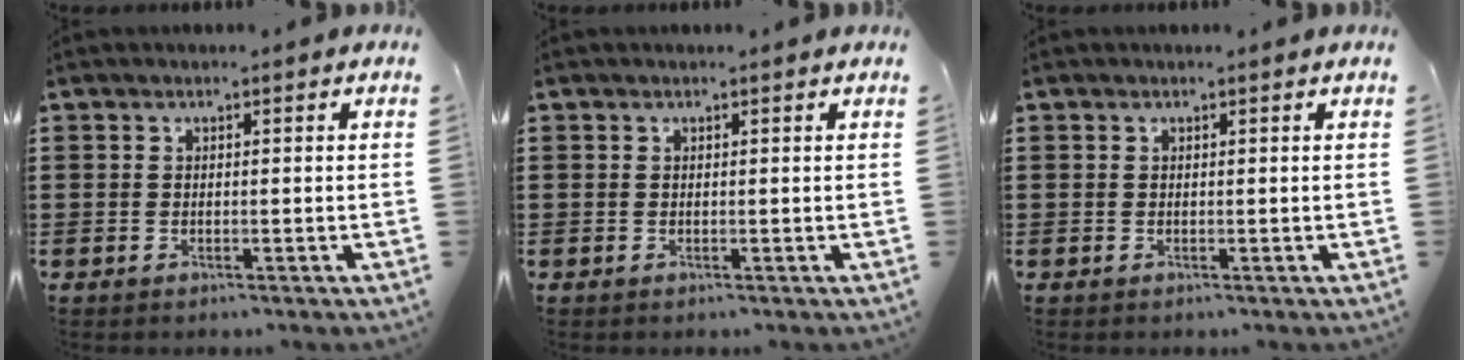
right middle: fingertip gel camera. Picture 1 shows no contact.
{"total": 0.0}
{"total": 0.0}